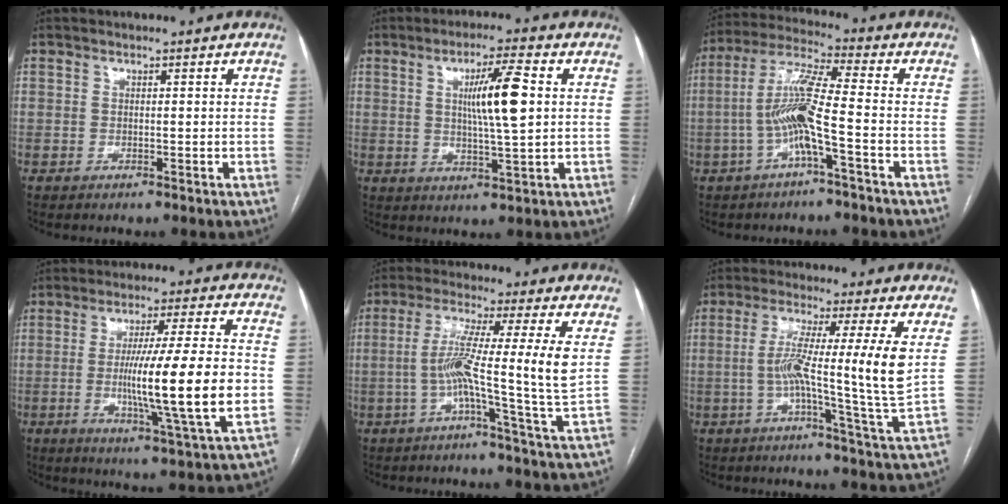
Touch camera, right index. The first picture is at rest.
{"total": 8.8, "force": [1.6, 0.3, 8.6], "torque": [-0.149, 0.000, 0.029]}
{"total": 9.4, "force": [-2.5, 0.1, 9.1], "torque": [-0.190, 0.014, -0.053]}
{"total": 16.1, "force": [-1.9, -0.8, 16.0], "torque": [-0.274, -0.016, -0.036]}
{"total": 10.5, "force": [0.2, -1.7, 10.3], "torque": [-0.193, 0.005, -0.005]}
{"total": 11.4, "force": [0.9, -1.7, 11.3], "torque": [-0.200, -0.007, 0.007]}